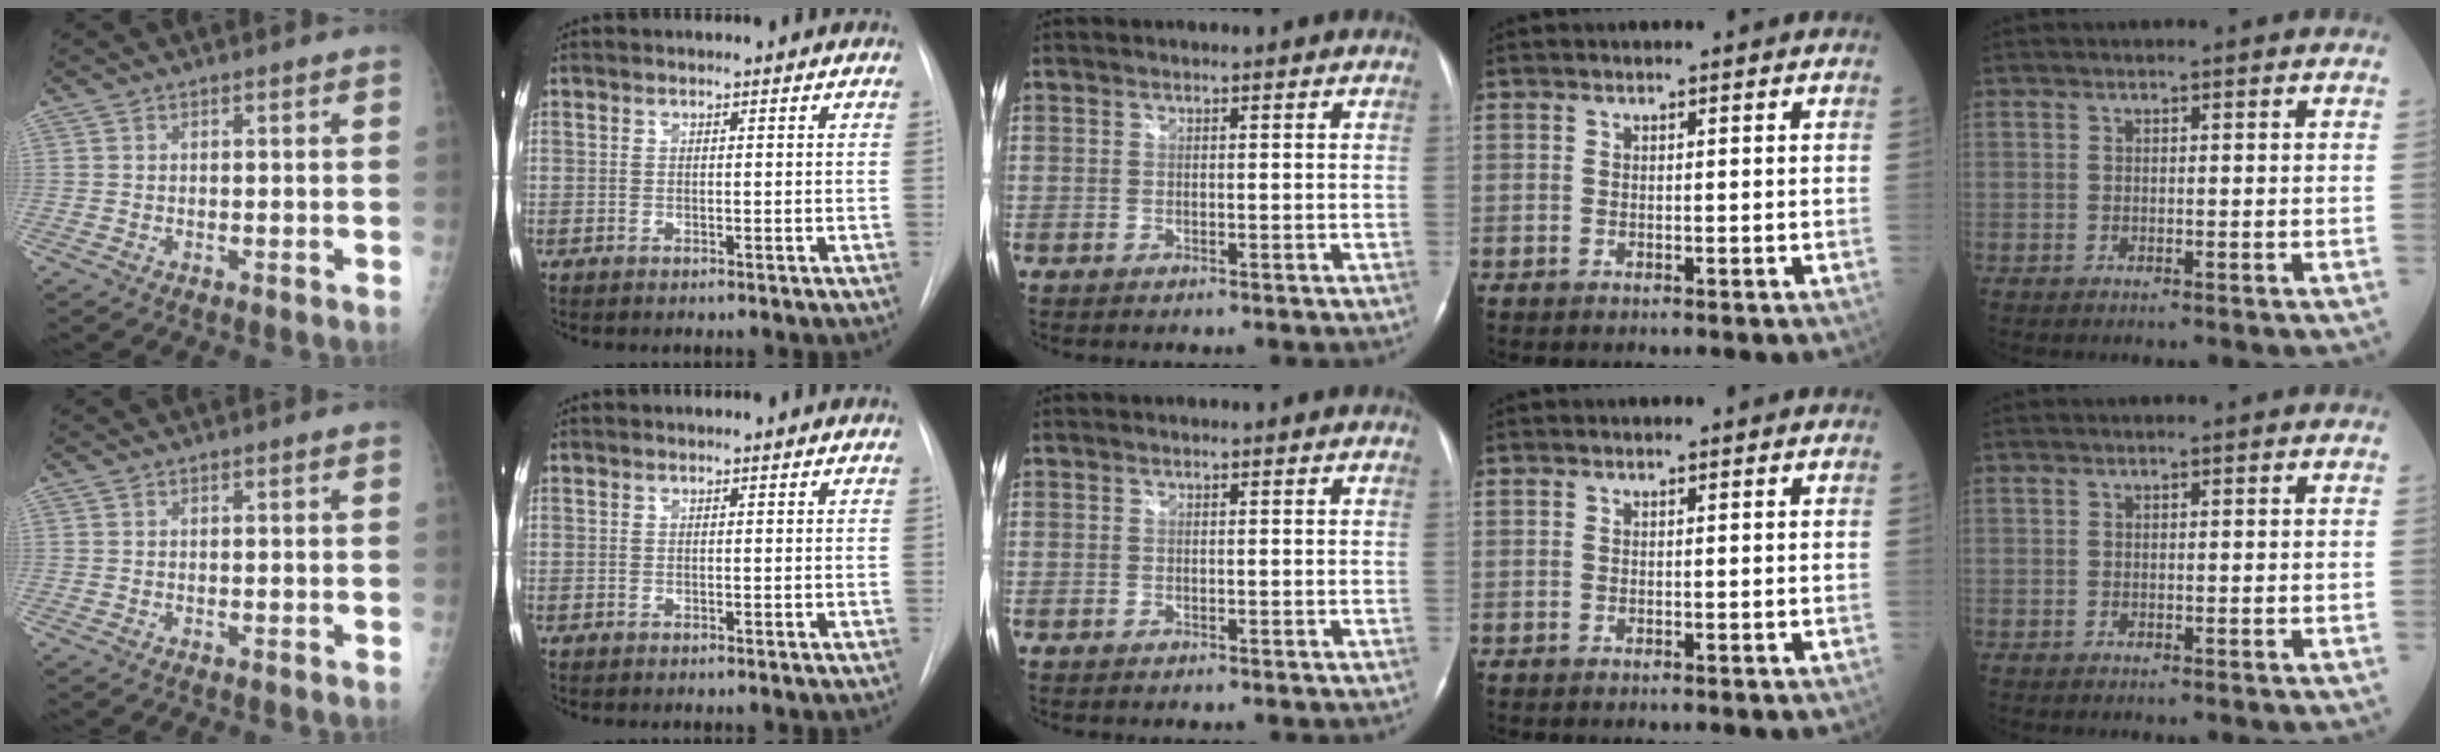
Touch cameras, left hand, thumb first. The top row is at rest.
{}